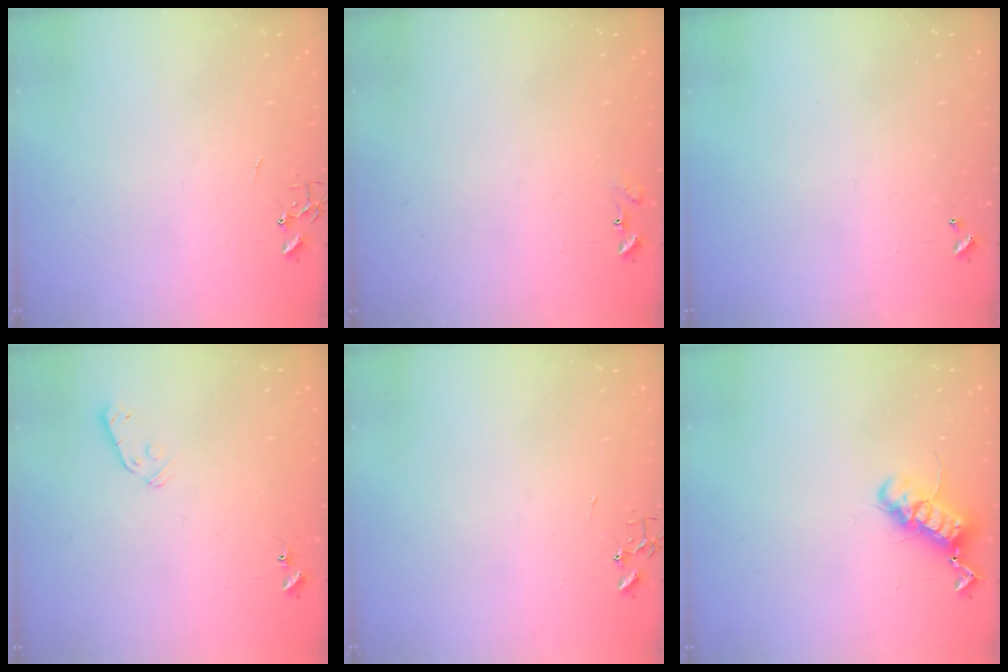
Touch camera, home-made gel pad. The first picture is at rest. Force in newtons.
{"total": 6.9, "press": 6.8, "slide": 0.6}
{"total": 0.0}
{"total": 5.3, "press": 5.3, "slide": 0.7}
{"total": 0.0}
{"total": 12.7, "press": 12.6, "slide": 1.6}